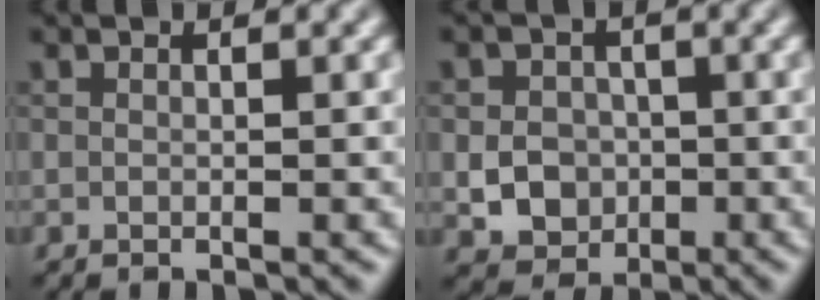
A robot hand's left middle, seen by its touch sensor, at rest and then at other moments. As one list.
[{"total": 3.6, "force": [-0.7, 3.1, 1.6], "torque": [-0.025, 0.000, -0.013]}]